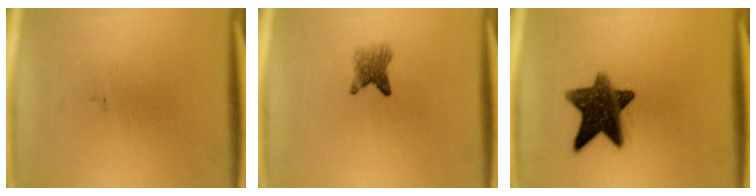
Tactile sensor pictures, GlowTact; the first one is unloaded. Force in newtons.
{"total": 2.9}
{"total": 11.5}